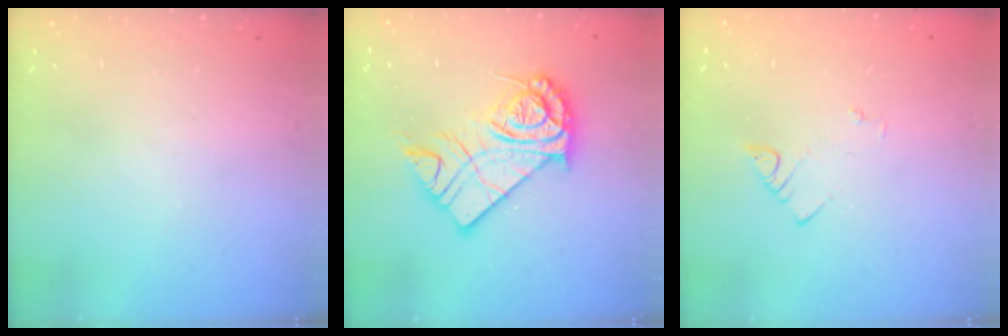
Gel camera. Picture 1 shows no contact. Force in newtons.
{"total": 15.9, "press": 15.9, "slide": 1.3}
{"total": 2.1, "press": 2.1, "slide": 0.4}